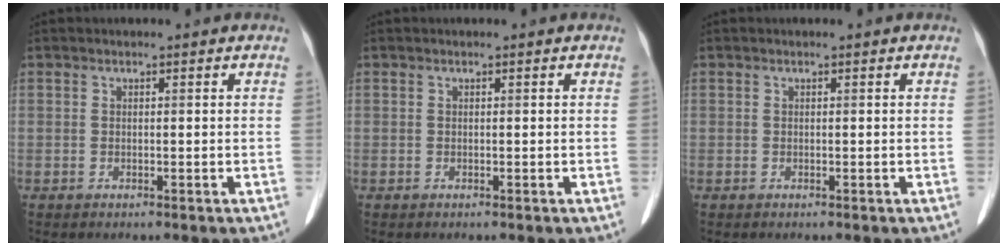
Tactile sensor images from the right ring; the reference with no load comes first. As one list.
[{"total": 0.0}, {"total": 0.0}]